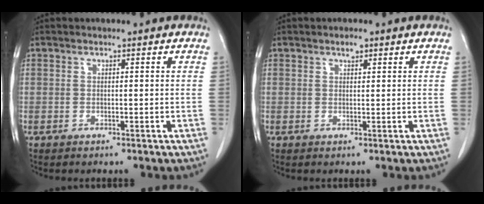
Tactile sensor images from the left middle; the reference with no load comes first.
{"total": 1.2, "force": [0.9, 0.5, 0.7], "torque": [-0.014, 0.000, 0.014]}